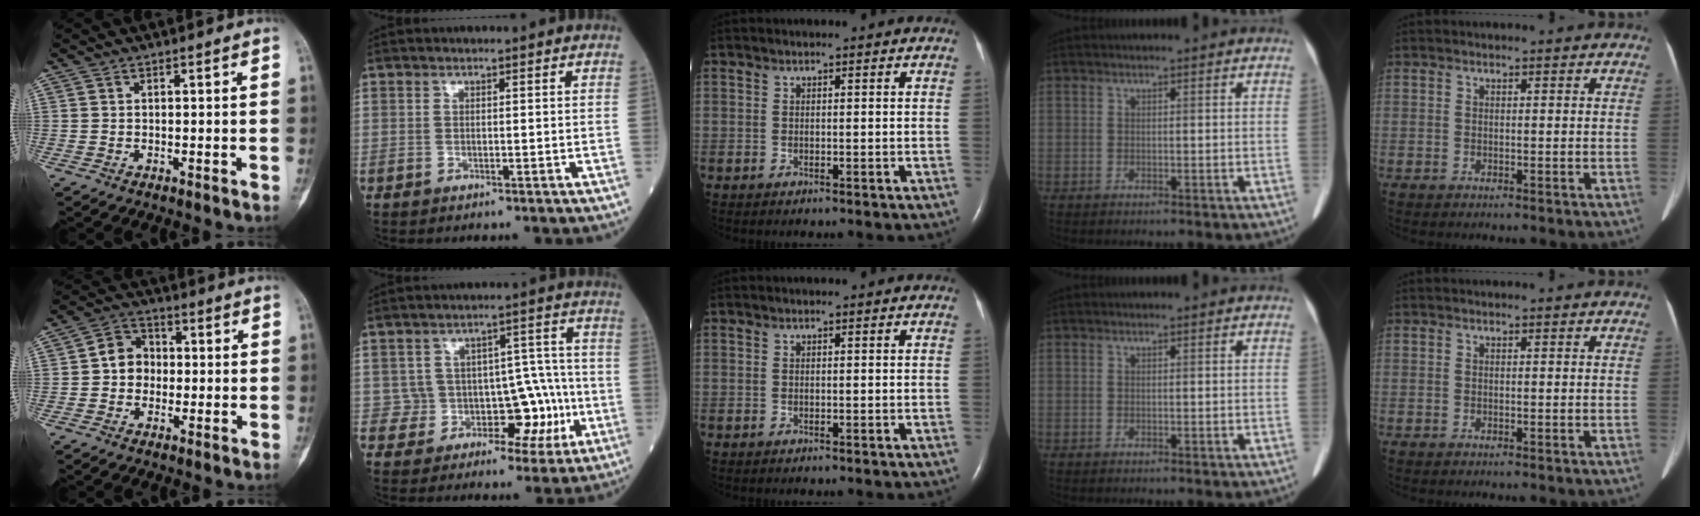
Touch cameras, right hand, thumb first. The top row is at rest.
{"thumb": {"total": 6.4, "force": [-0.3, 5.6, 3.0], "torque": [-0.019, 0.019, -0.020]}, "index": {"total": 7.8, "force": [-1.4, 6.4, 4.2], "torque": [-0.030, 0.033, -0.005]}}